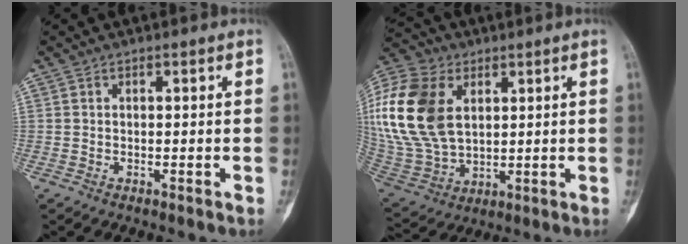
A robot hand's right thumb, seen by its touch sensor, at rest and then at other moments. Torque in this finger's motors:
{"motor_torque": [2.23, 2.30, 1.50, -0.04, 0.33]}